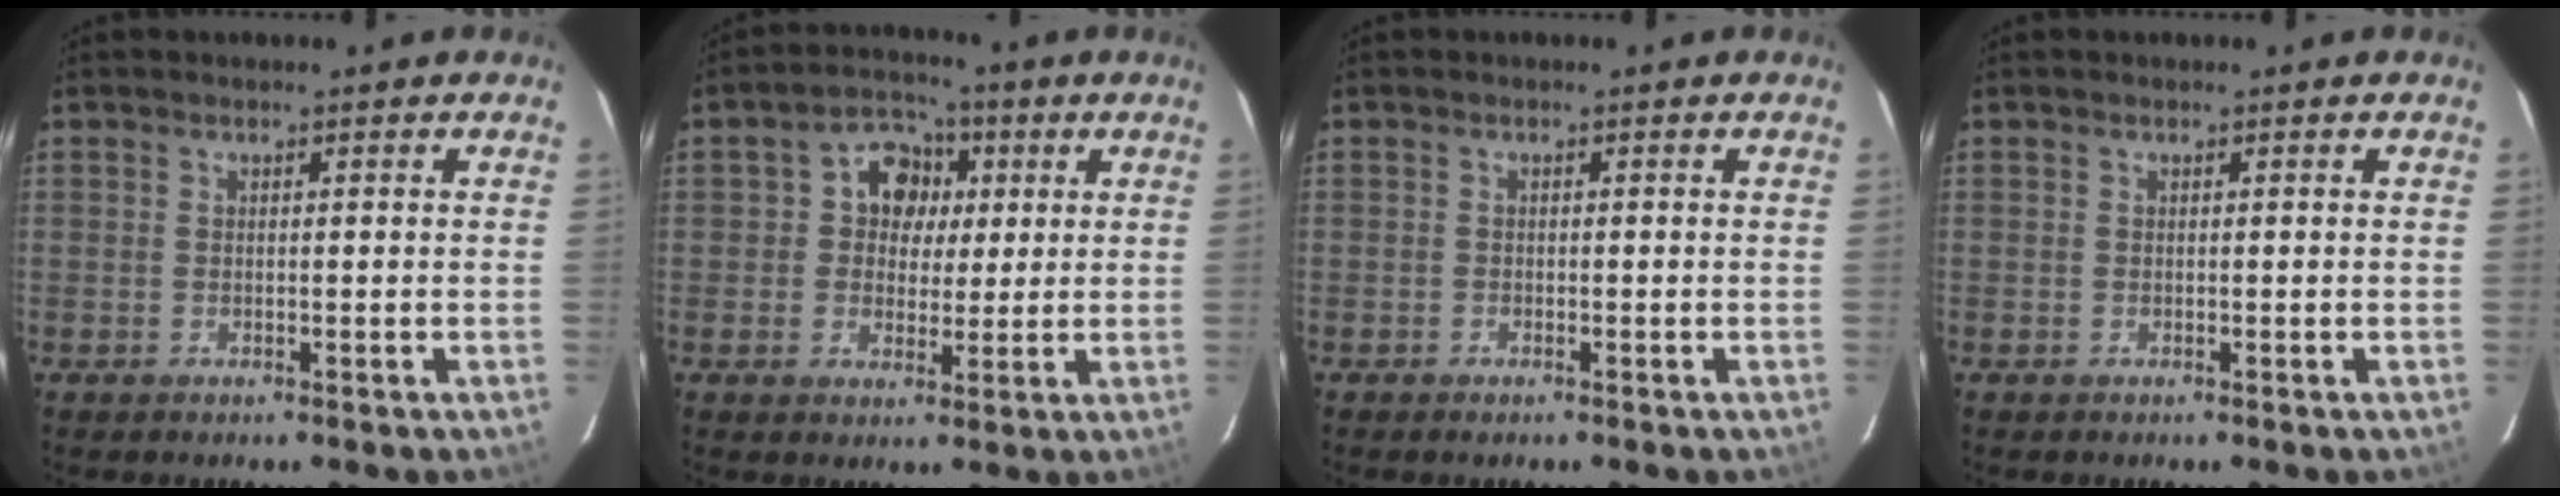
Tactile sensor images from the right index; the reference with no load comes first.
{"total": 7.3, "force": [1.2, 6.5, 3.1], "torque": [-0.049, 0.025, 0.018]}
{"total": 0.6, "force": [-0.5, 0.3, 0.2], "torque": [-0.004, 0.001, -0.010]}
{"total": 0.0}